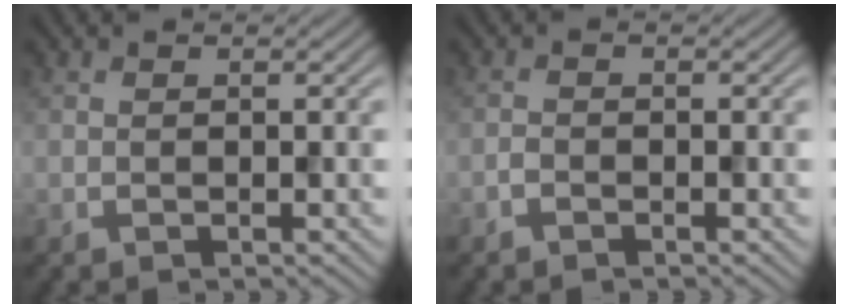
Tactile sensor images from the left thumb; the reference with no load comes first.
{"total": 1.0, "force": [-0.8, 0.4, 0.4], "torque": [-0.007, 0.003, -0.017]}